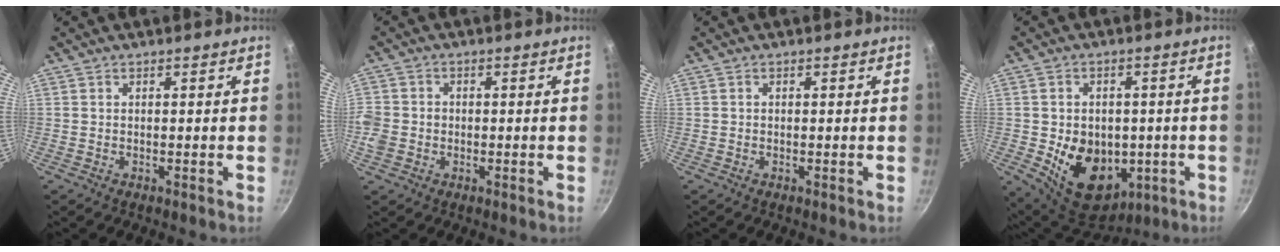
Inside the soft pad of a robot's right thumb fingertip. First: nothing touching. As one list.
[{"total": 5.5, "force": [-1.0, 4.8, 2.4], "torque": [-0.048, 0.014, -0.019]}, {"total": 0.0}, {"total": 15.1, "force": [-2.9, 10.8, 10.2], "torque": [-0.124, 0.000, -0.017]}]